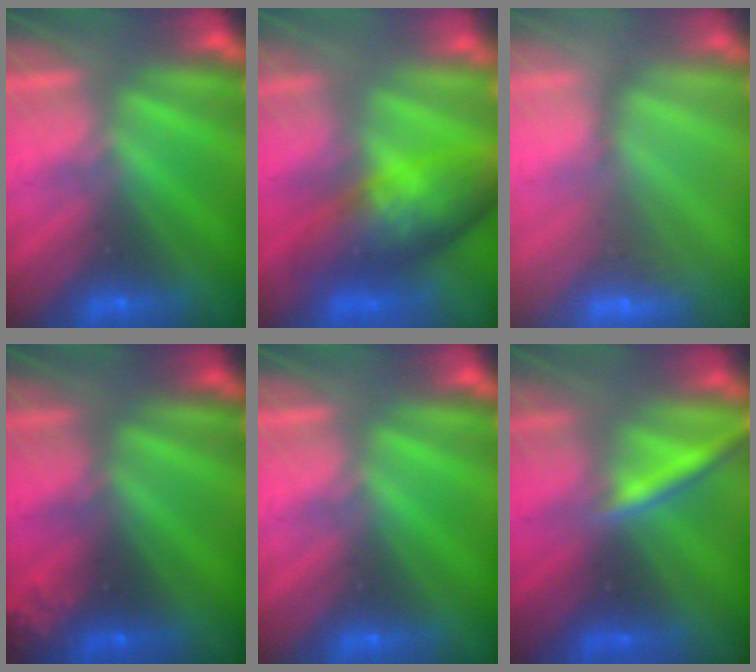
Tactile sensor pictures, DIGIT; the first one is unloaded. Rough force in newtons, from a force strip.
{"total": 7.6}
{"total": 2.5}
{"total": 2.2}
{"total": 0.0}
{"total": 2.3}